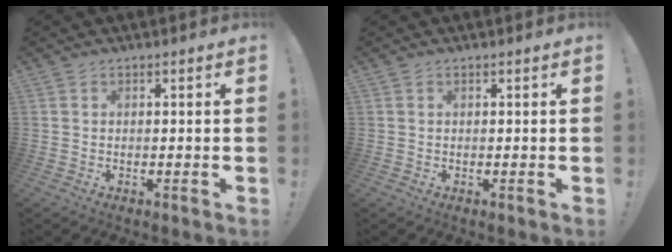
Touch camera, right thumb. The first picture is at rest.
{"total": 0.0}